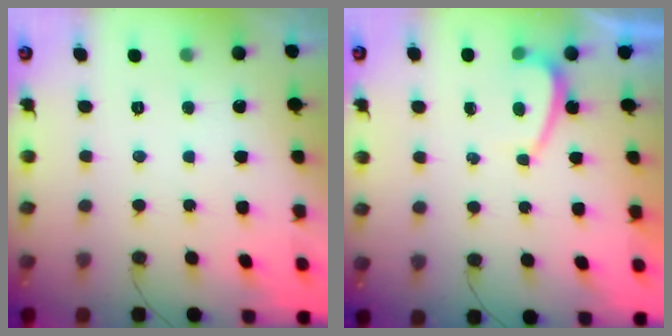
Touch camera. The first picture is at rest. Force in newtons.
{"total": 0.6, "press": 0.3, "slide": 0.5}